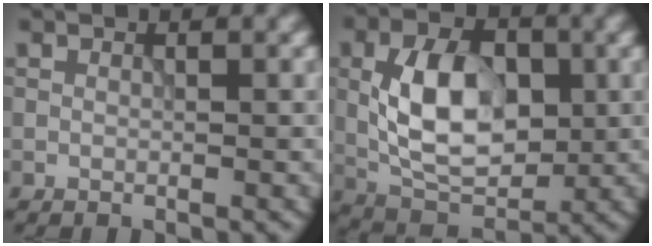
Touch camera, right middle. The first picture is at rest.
{"total": 8.2, "force": [-0.1, 5.0, 6.5], "torque": [-0.124, 0.000, -0.008]}